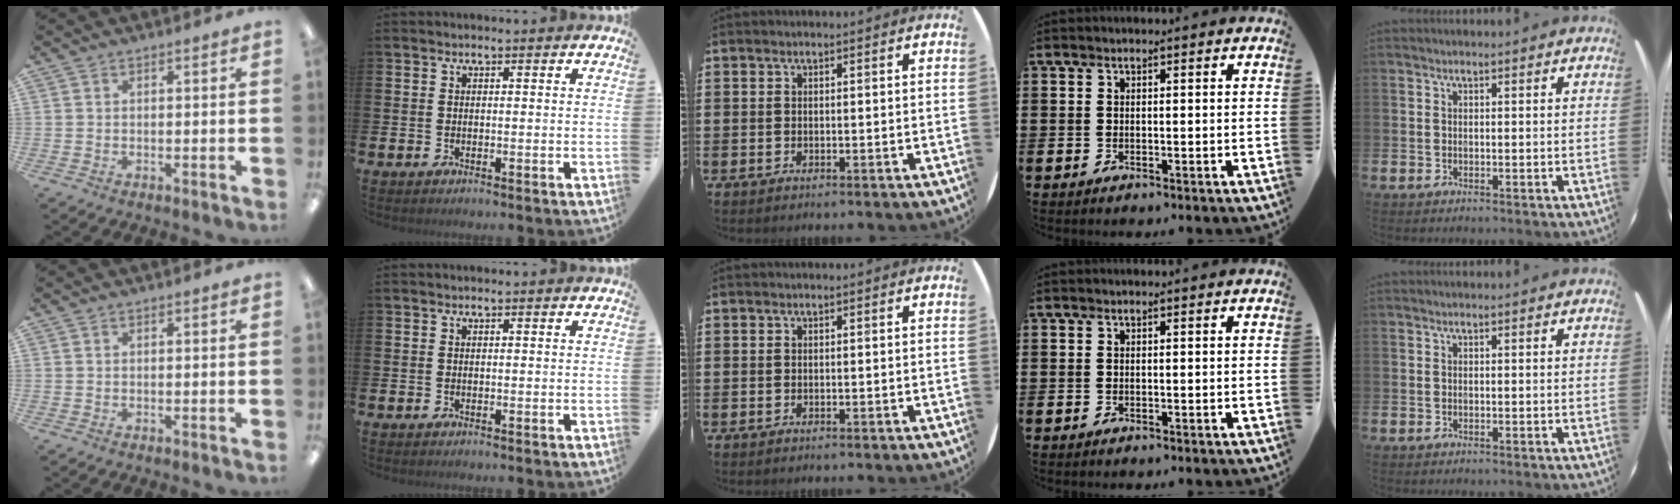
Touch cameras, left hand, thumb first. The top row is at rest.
{}